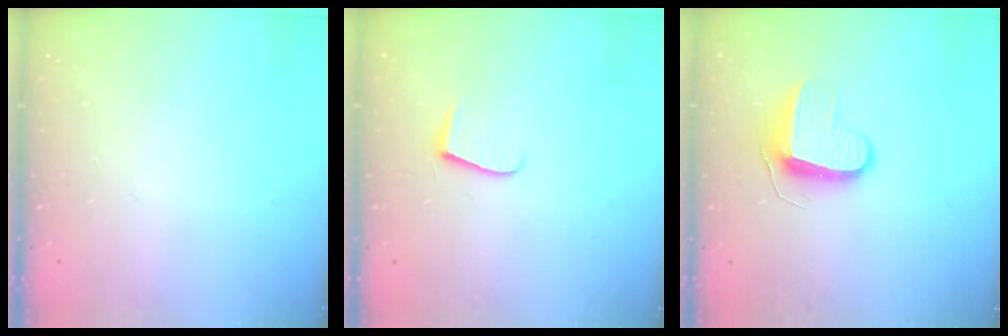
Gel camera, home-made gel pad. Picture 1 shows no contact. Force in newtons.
{"total": 6.8, "press": 6.8, "slide": 0.6}
{"total": 8.8, "press": 8.7, "slide": 0.5}